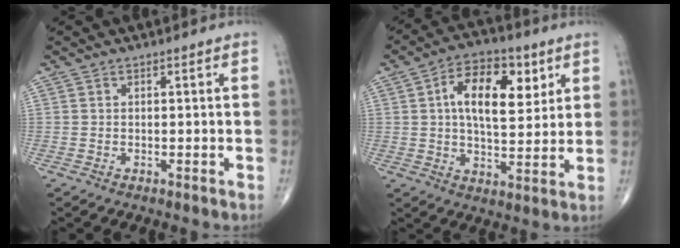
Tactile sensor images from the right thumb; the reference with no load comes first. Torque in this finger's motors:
{"motor_torque": [-0.29, 0.50, 0.58, 0.43, 0.28]}